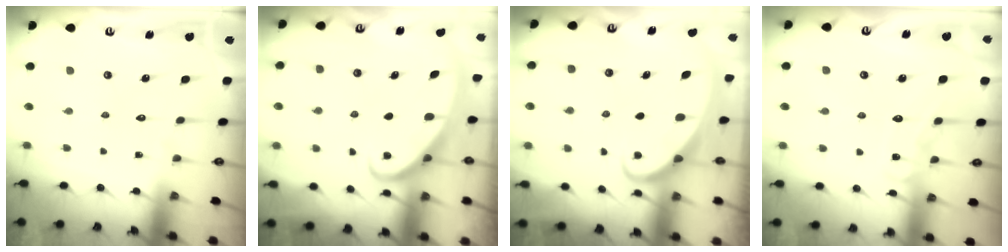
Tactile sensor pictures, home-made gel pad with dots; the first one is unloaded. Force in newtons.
{"total": 3.0, "press": 3.0, "slide": 0.3}
{"total": 2.1, "press": 2.1, "slide": 0.0}
{"total": 7.6, "press": 7.6, "slide": 0.8}